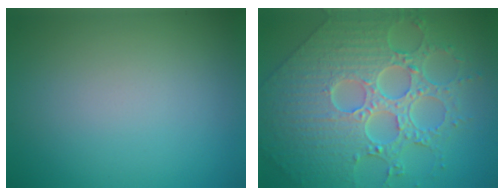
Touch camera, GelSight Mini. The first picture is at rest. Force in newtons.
{"total": 9.4, "press": 7.1, "slide": 6.3}